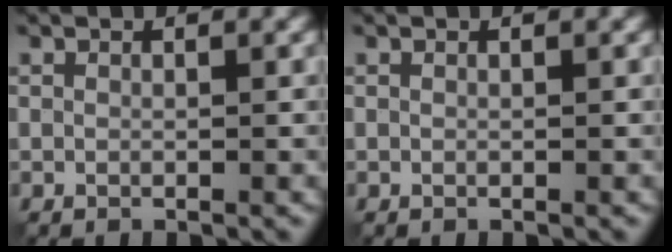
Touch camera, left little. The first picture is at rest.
{"total": 0.0}